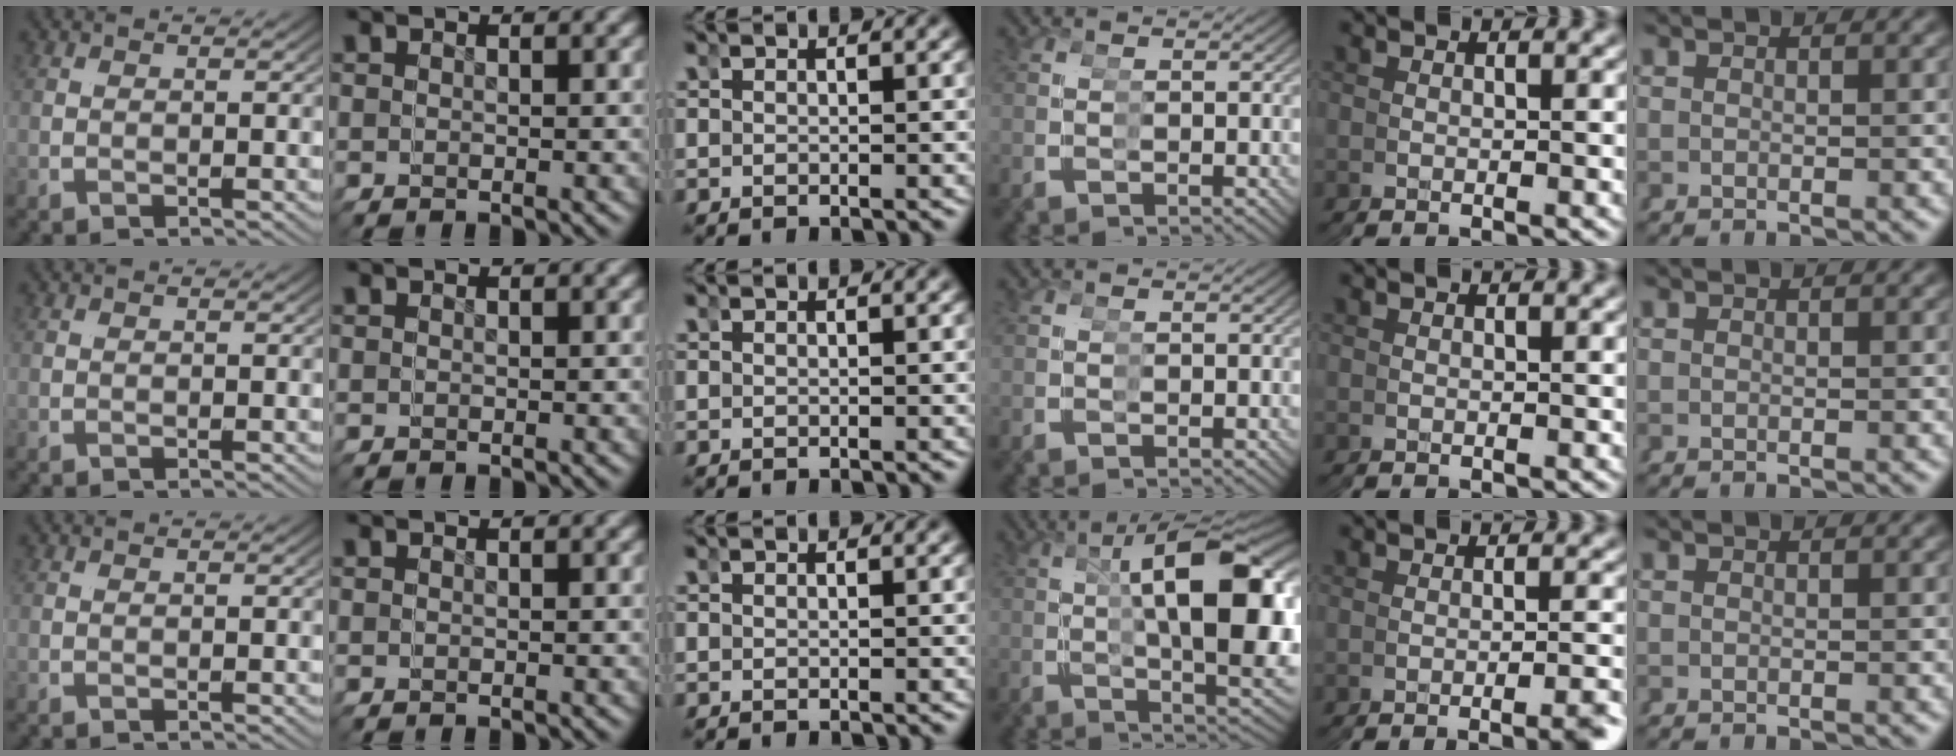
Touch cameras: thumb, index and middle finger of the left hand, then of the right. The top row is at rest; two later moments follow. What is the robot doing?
{"motion": "grasp_and_lifting", "object": "toy banana"}